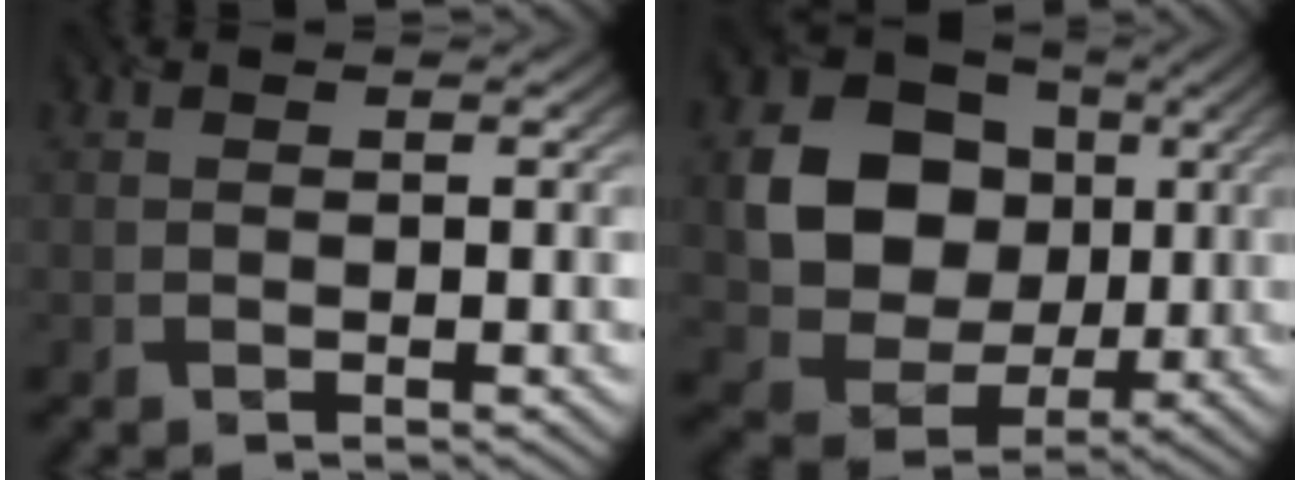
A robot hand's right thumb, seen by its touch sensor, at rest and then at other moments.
{"total": 11.7, "force": [1.5, 10.0, 5.9], "torque": [-0.128, -0.001, 0.020]}